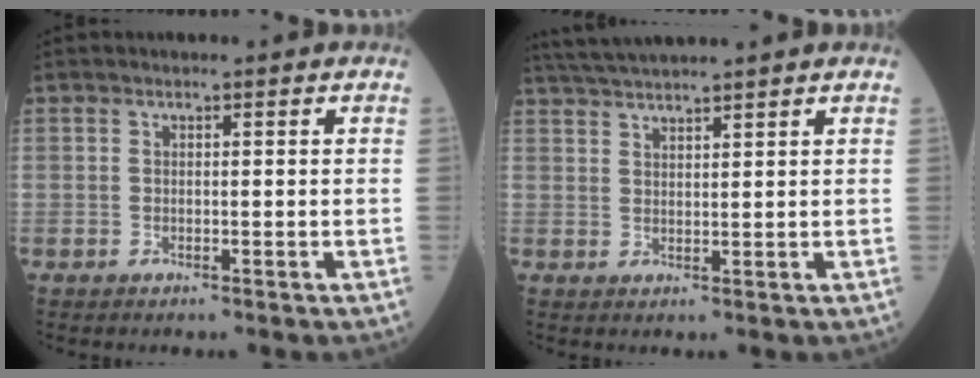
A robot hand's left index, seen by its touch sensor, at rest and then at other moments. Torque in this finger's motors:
{"motor_torque": [0.29, -0.57, 0.23, 0.13]}